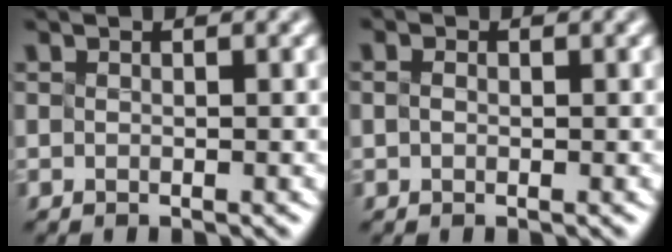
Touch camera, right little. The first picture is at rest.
{"total": 0.7, "force": [-0.6, -0.1, -0.3], "torque": [-0.001, 0.002, -0.002]}